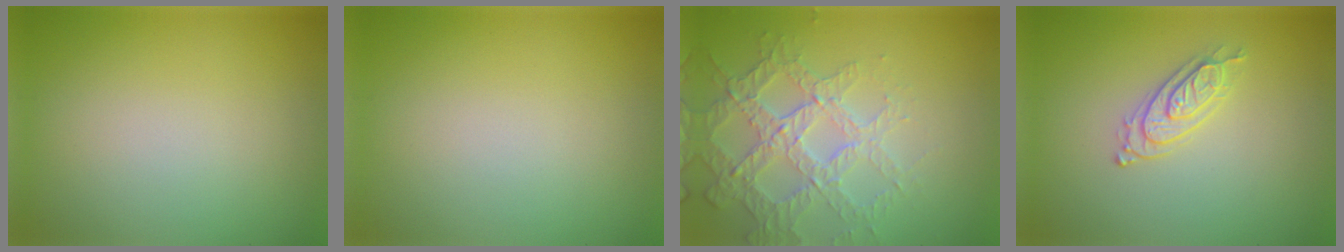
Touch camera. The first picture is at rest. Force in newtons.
{"total": 0.0}
{"total": 3.9, "press": 3.8, "slide": 0.9}
{"total": 2.2, "press": 2.1, "slide": 0.7}